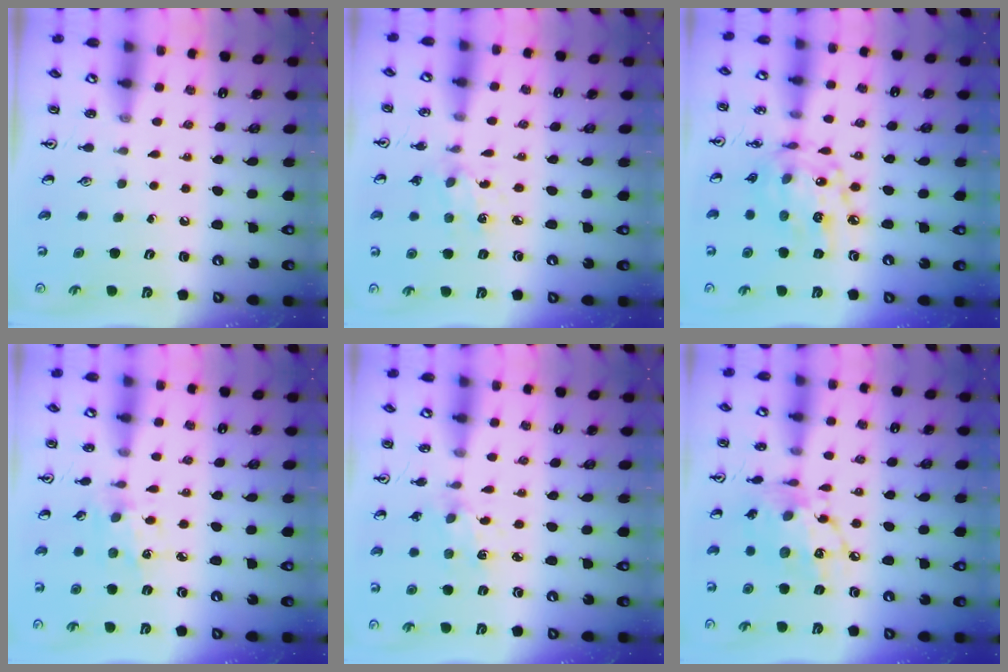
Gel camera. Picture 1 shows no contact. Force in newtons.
{"total": 2.5, "press": 2.4, "slide": 0.7}
{"total": 15.5, "press": 15.4, "slide": 0.9}
{"total": 2.5, "press": 2.4, "slide": 0.6}
{"total": 2.4, "press": 2.3, "slide": 0.4}
{"total": 13.4, "press": 13.3, "slide": 1.3}